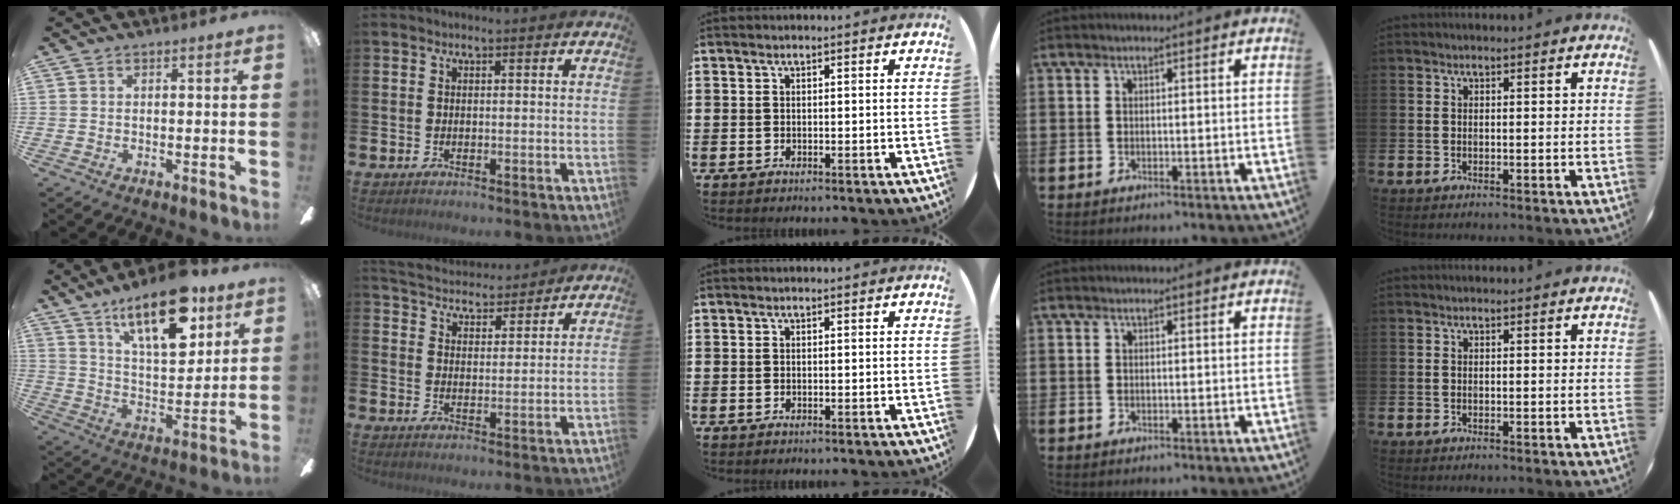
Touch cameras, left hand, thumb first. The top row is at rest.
{"thumb": {"total": 19.4, "force": [11.9, 8.1, 13.0], "torque": [-0.206, -0.049, 0.195]}, "index": {"total": 4.9, "force": [4.9, 1.0, -0.1], "torque": [-0.024, -0.031, 0.088]}}